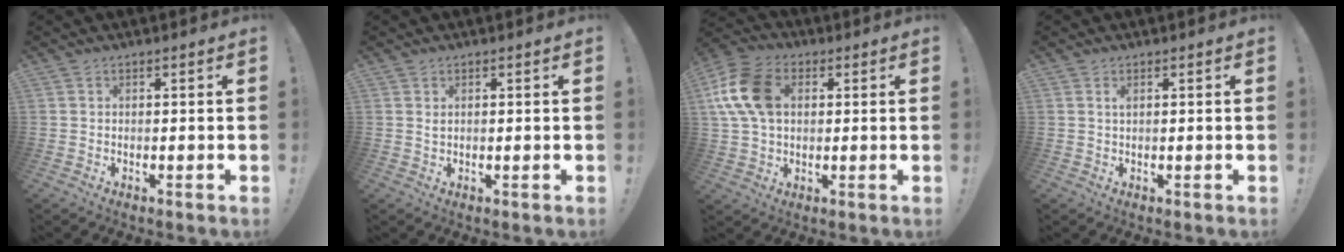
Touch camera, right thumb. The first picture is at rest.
{"total": 0.8, "force": [0.5, 0.3, 0.6], "torque": [-0.014, 0.001, 0.009]}
{"total": 15.4, "force": [3.0, 10.8, 10.6], "torque": [-0.195, 0.009, 0.060]}
{"total": 1.0, "force": [0.5, 0.1, 0.8], "torque": [-0.011, -0.002, 0.006]}